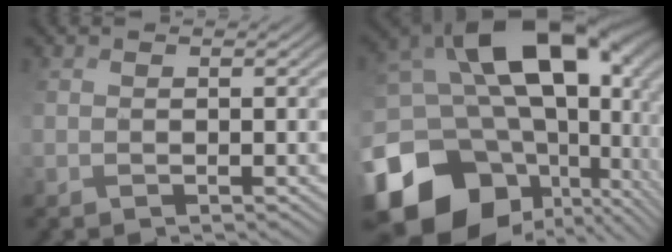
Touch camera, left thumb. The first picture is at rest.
{"total": 21.0, "force": [0.0, 15.7, 13.9], "torque": [-0.279, -0.031, 0.022]}